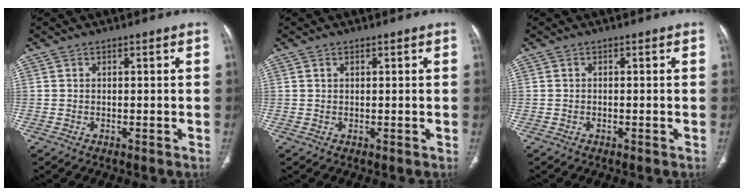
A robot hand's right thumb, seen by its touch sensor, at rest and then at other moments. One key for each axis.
{"total": 0.6, "fx": 0.3, "fy": 0.3, "fz": 0.3, "tx": -0.009, "ty": 0.002, "tz": 0.006}
{"total": 0.0}